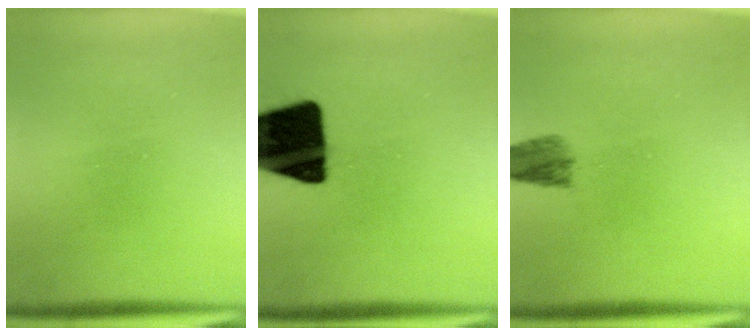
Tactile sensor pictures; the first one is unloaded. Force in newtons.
{"total": 18.8}
{"total": 3.8}